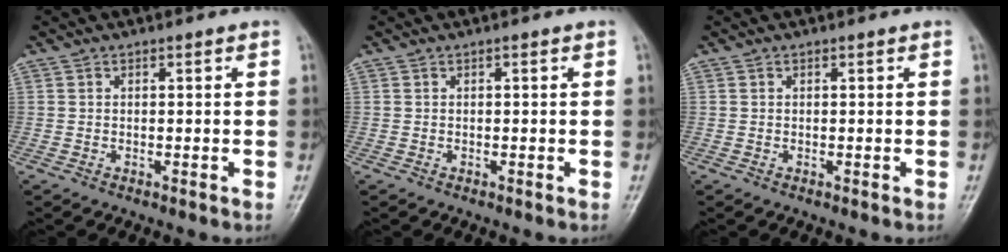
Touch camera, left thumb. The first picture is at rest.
{"total": 0.0}
{"total": 0.0}